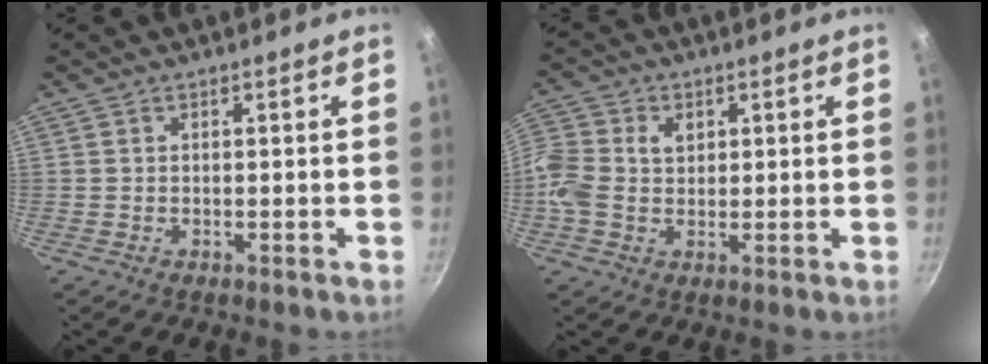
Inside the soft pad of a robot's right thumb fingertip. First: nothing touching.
{"total": 7.4, "force": [0.7, 5.7, 4.6], "torque": [-0.104, 0.013, 0.001]}